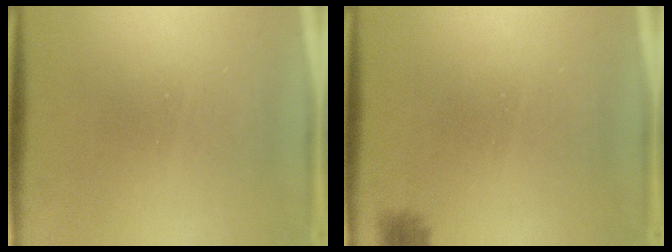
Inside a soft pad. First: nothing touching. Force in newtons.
{"total": 1.6}